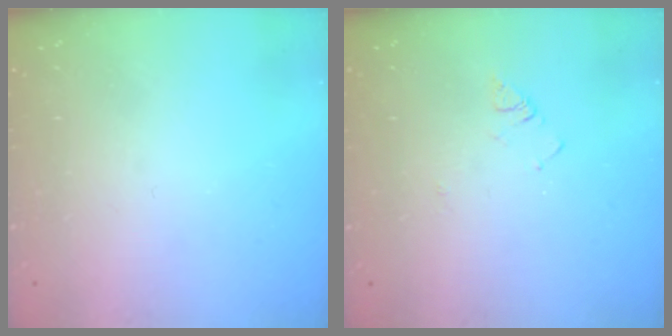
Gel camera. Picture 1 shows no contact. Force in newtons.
{"total": 3.1, "press": 3.1, "slide": 0.5}